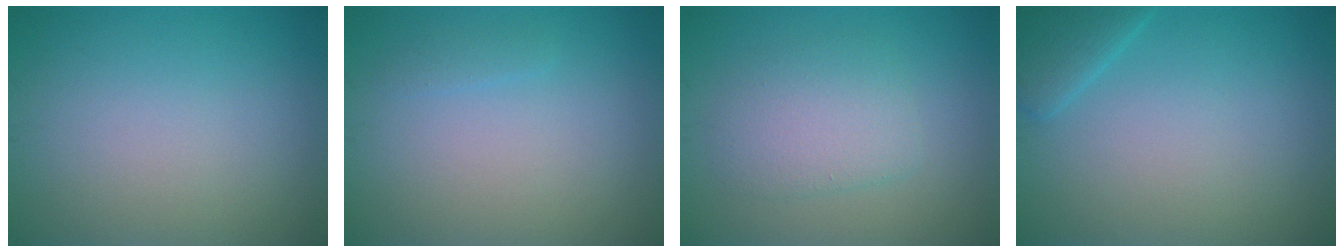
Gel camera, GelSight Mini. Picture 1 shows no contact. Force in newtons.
{"total": 0.7, "press": 0.7, "slide": 0.0}
{"total": 3.6, "press": 3.6, "slide": 0.2}
{"total": 2.3, "press": 2.3, "slide": 0.2}